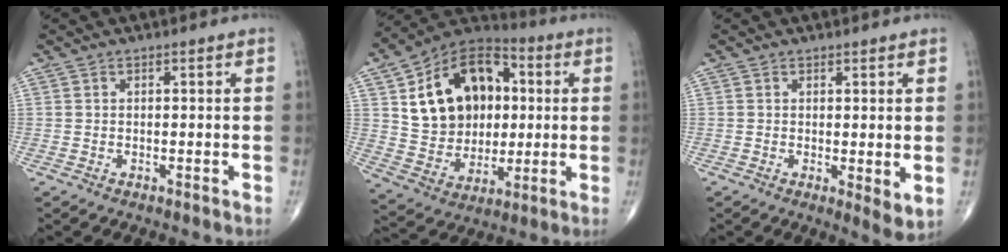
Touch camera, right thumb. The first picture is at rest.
{"total": 21.3, "force": [4.4, 15.4, 14.0], "torque": [-0.186, 0.008, 0.078]}
{"total": 4.0, "force": [0.1, 1.2, 3.8], "torque": [-0.059, -0.017, 0.002]}